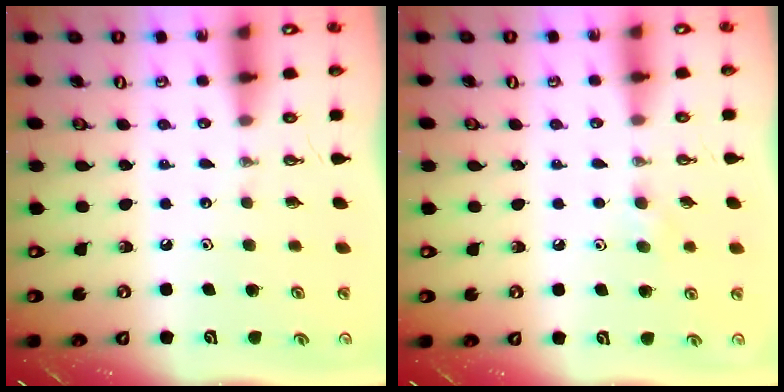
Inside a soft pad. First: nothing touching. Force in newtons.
{"total": 5.0, "press": 4.3, "slide": 2.4}